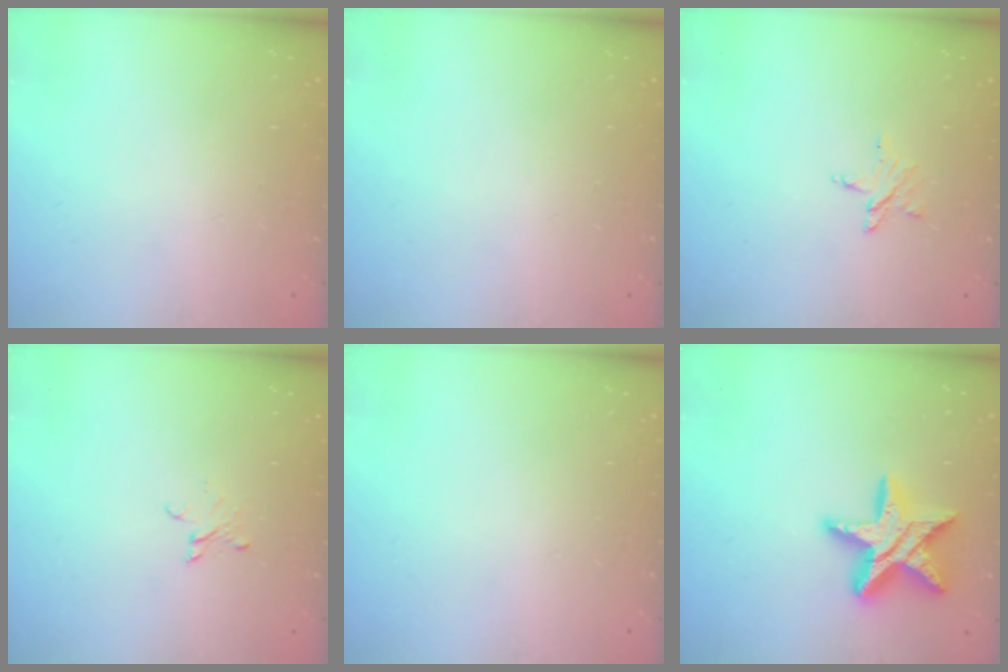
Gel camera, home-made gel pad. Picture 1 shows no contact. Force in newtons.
{"total": 0.0}
{"total": 3.3, "press": 3.3, "slide": 0.3}
{"total": 3.0, "press": 3.0, "slide": 0.3}
{"total": 0.0}
{"total": 16.5, "press": 16.5, "slide": 1.2}